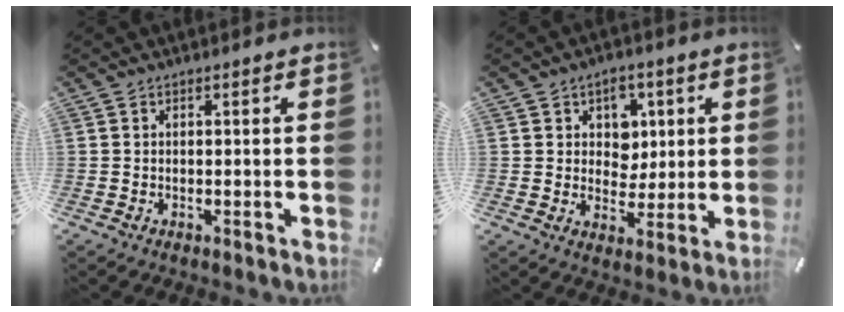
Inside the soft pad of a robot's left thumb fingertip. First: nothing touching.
{"total": 7.2, "force": [2.3, 6.4, 2.4], "torque": [-0.030, -0.006, 0.037]}